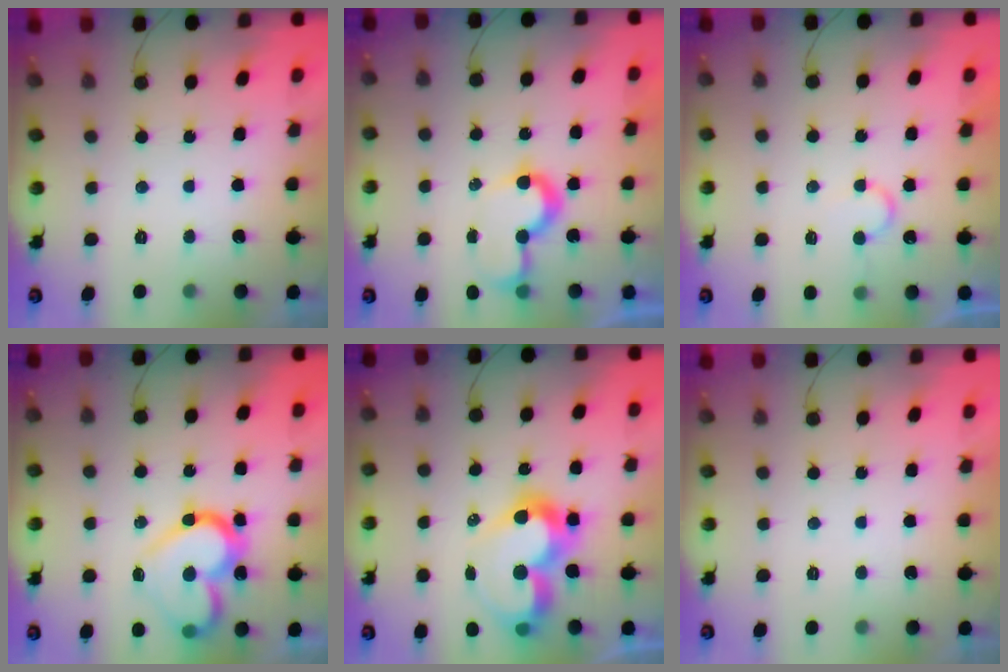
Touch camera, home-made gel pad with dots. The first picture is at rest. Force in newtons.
{"total": 8.3, "press": 8.3, "slide": 0.2}
{"total": 7.0, "press": 6.9, "slide": 0.6}
{"total": 17.6, "press": 17.5, "slide": 1.2}
{"total": 15.2, "press": 15.1, "slide": 2.0}
{"total": 1.8, "press": 1.8, "slide": 0.1}